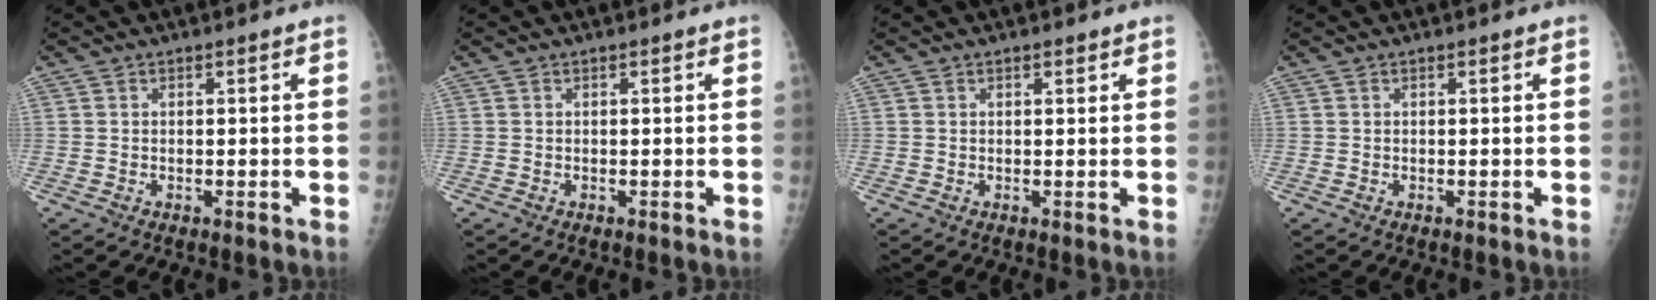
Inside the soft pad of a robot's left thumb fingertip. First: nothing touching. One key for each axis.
{"total": 0.0}
{"total": 0.9, "fx": 0.6, "fy": 0.4, "fz": 0.5, "tx": -0.004, "ty": -0.003, "tz": 0.009}
{"total": 0.0}